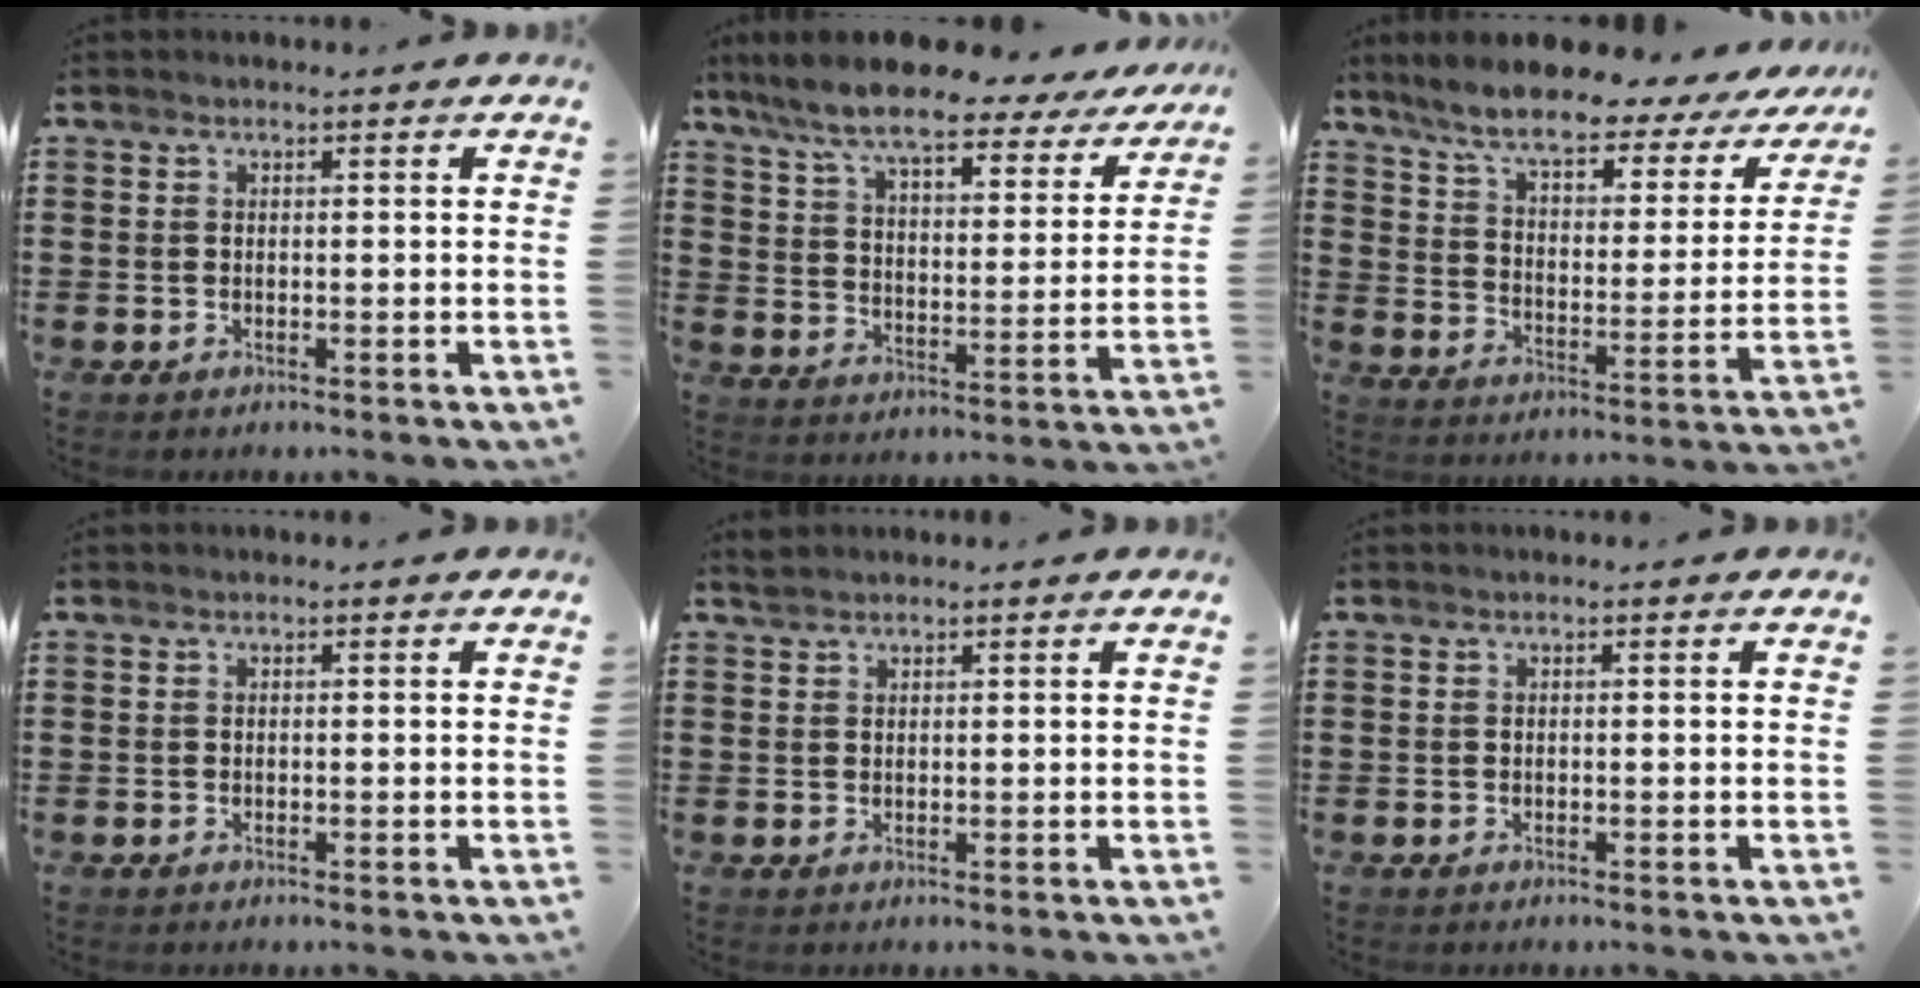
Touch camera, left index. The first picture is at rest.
{"total": 10.0, "force": [8.5, 1.2, 5.0], "torque": [-0.131, -0.044, 0.146]}
{"total": 8.5, "force": [6.9, 1.2, 4.8], "torque": [-0.112, -0.042, 0.111]}
{"total": 0.0}
{"total": 1.1, "force": [1.1, 0.2, 0.3], "torque": [-0.007, 0.001, 0.022]}
{"total": 0.0}